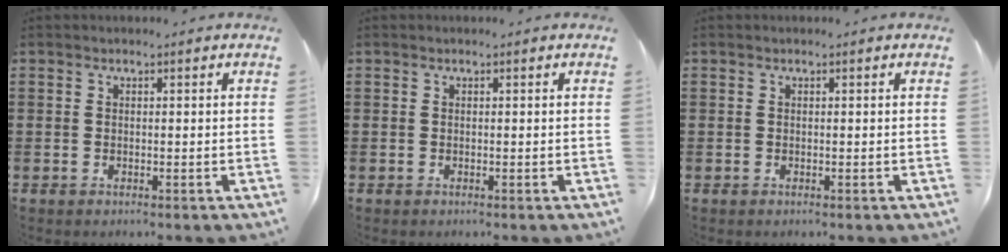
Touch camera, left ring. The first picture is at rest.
{"total": 0.0}
{"total": 0.0}